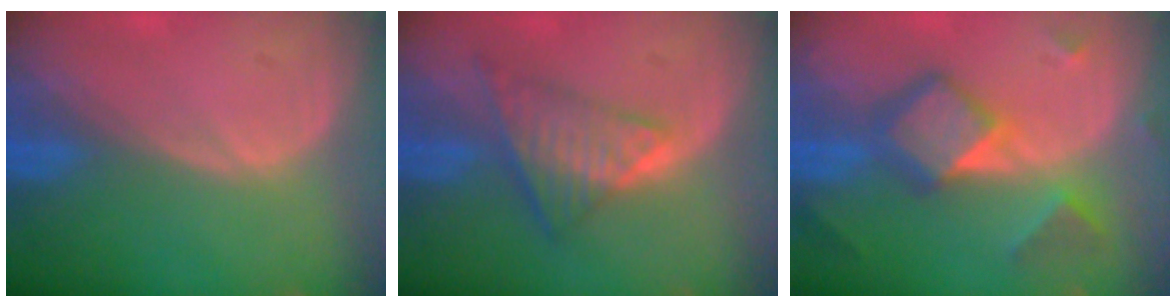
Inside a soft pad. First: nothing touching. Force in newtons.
{"total": 7.6, "press": 6.4, "slide": 4.1}
{"total": 7.7, "press": 7.6, "slide": 0.6}